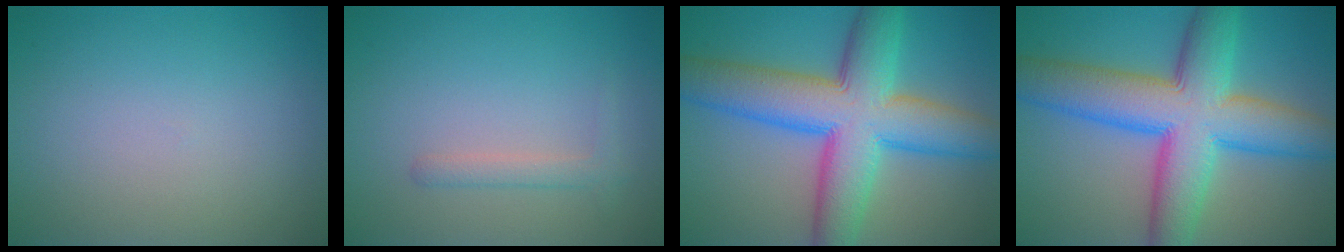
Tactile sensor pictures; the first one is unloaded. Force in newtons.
{"total": 0.9, "press": 0.9, "slide": 0.1}
{"total": 11.6, "press": 11.6, "slide": 0.3}
{"total": 11.6, "press": 11.6, "slide": 0.3}